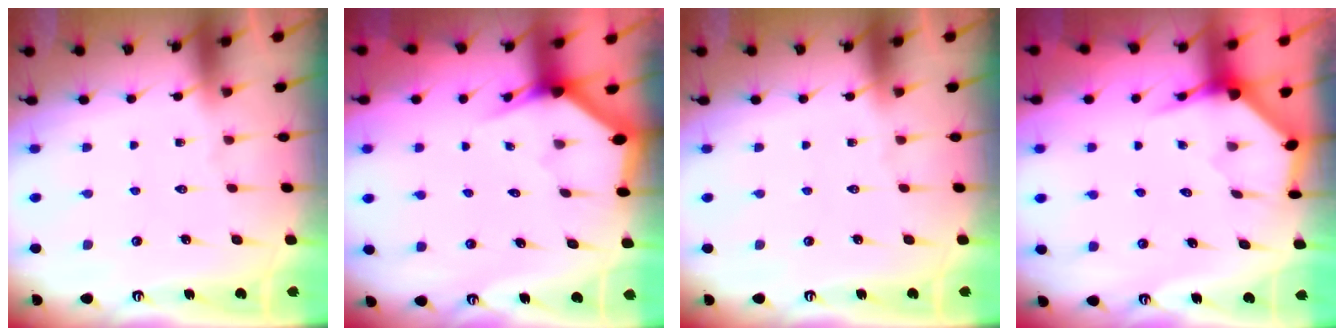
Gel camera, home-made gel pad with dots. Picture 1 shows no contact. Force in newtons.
{"total": 2.8, "press": 2.8, "slide": 0.2}
{"total": 0.0}
{"total": 3.9, "press": 3.9, "slide": 0.4}